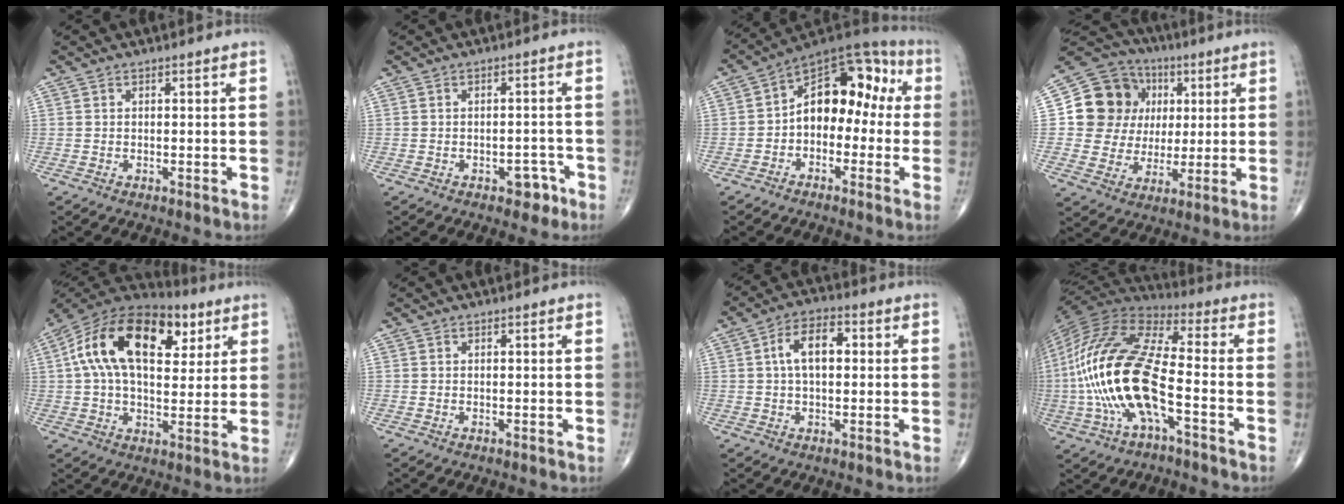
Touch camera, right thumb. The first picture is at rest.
{"total": 3.6, "force": [-2.0, 2.1, 2.0], "torque": [-0.008, 0.017, -0.024]}
{"total": 14.6, "force": [-0.2, 9.6, 11.1], "torque": [-0.116, 0.054, -0.023]}
{"total": 15.7, "force": [3.0, 14.3, 5.7], "torque": [-0.057, 0.017, 0.057]}
{"total": 22.6, "force": [7.2, 12.6, 17.2], "torque": [-0.289, 0.015, 0.111]}
{"total": 0.0}
{"total": 7.8, "force": [1.1, 4.3, 6.4], "torque": [-0.109, 0.019, 0.013]}
{"total": 22.7, "force": [-4.8, 8.5, 20.5], "torque": [-0.443, 0.028, -0.089]}